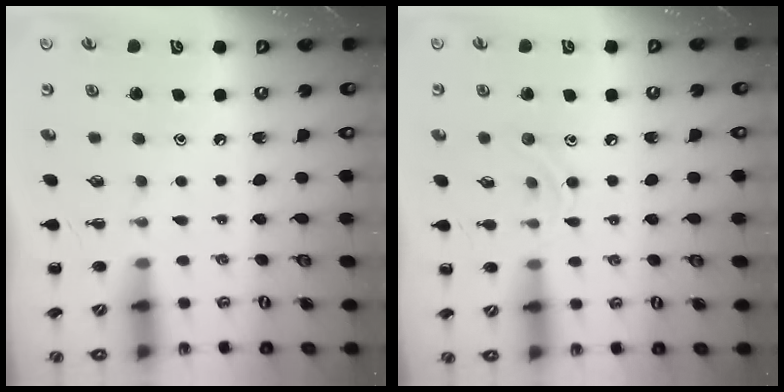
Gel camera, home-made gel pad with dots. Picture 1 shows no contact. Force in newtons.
{"total": 6.6, "press": 6.5, "slide": 1.1}